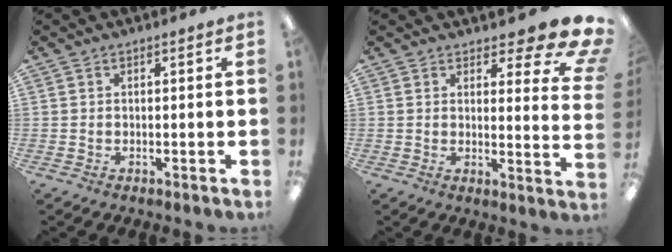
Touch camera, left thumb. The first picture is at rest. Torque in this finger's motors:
{"motor_torque": [0.34, 0.27, -0.04, -0.25, 0.07]}